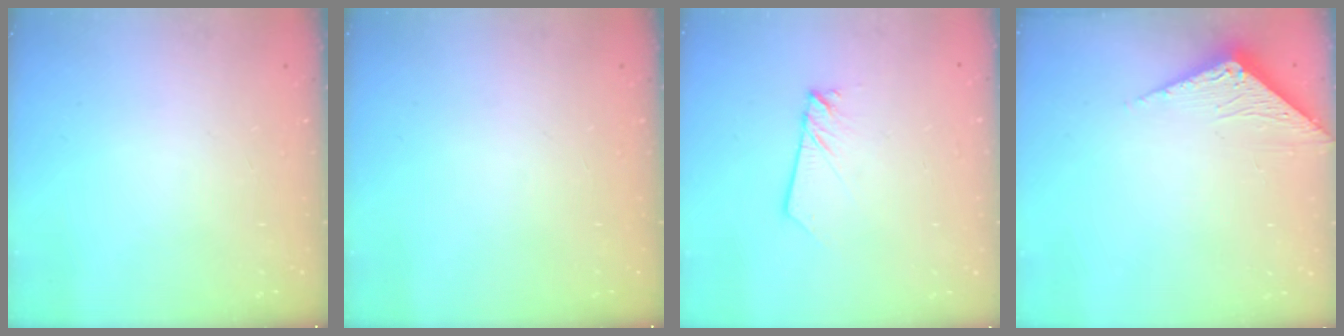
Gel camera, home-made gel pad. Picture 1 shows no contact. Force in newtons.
{"total": 0.0}
{"total": 2.0, "press": 2.0, "slide": 0.2}
{"total": 3.4, "press": 3.4, "slide": 0.3}